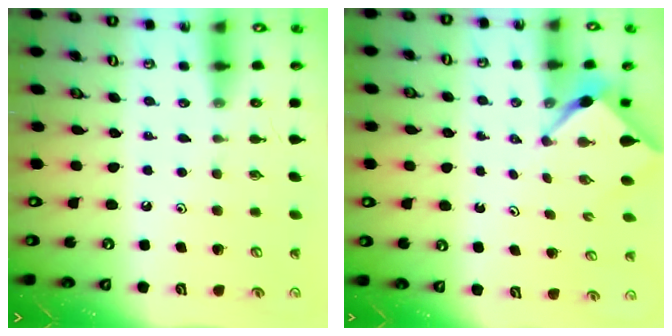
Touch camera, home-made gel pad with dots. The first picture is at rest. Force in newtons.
{"total": 2.6, "press": 2.6, "slide": 0.3}